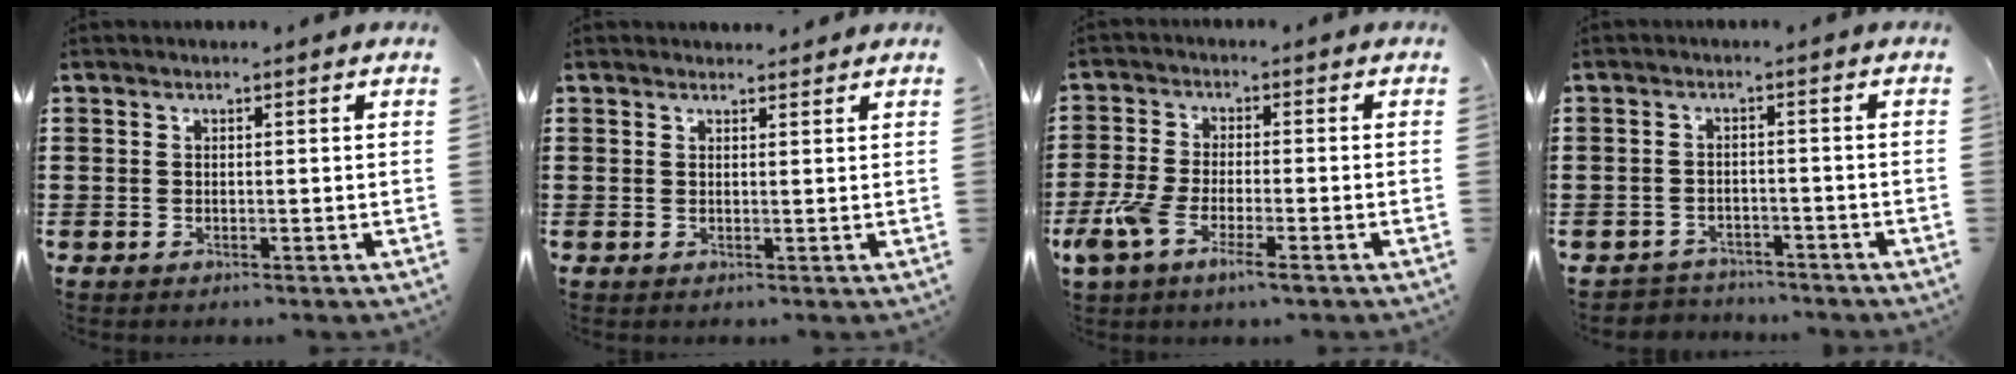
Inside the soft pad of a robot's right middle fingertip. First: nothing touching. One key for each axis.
{"total": 1.2, "fx": 1.1, "fy": 0.3, "fz": 0.0, "tx": 0.005, "ty": 0.000, "tz": 0.020}
{"total": 5.8, "fx": -3.2, "fy": 1.4, "fz": 4.6, "tx": -0.111, "ty": -0.012, "tz": -0.064}
{"total": 2.7, "fx": -2.6, "fy": 0.6, "fz": -0.4, "tx": -0.002, "ty": 0.000, "tz": -0.060}